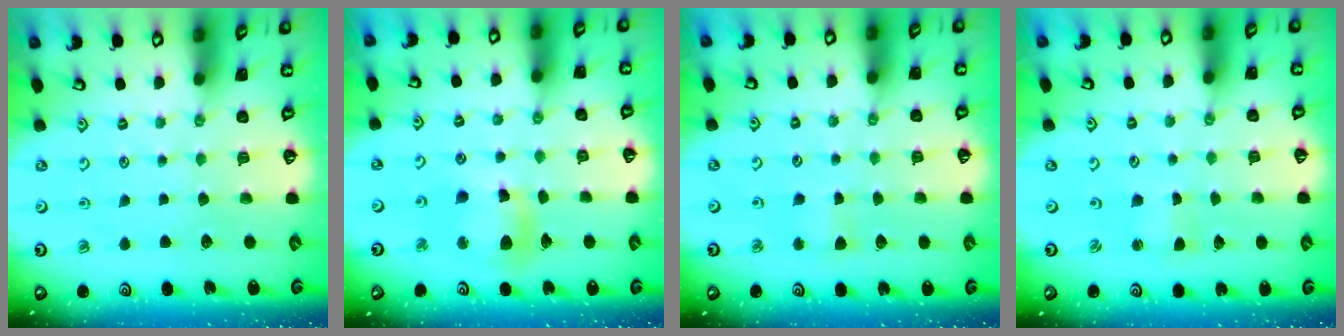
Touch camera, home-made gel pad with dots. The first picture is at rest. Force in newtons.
{"total": 11.9, "press": 11.8, "slide": 1.7}
{"total": 3.6, "press": 3.5, "slide": 0.4}
{"total": 1.5, "press": 1.5, "slide": 0.0}